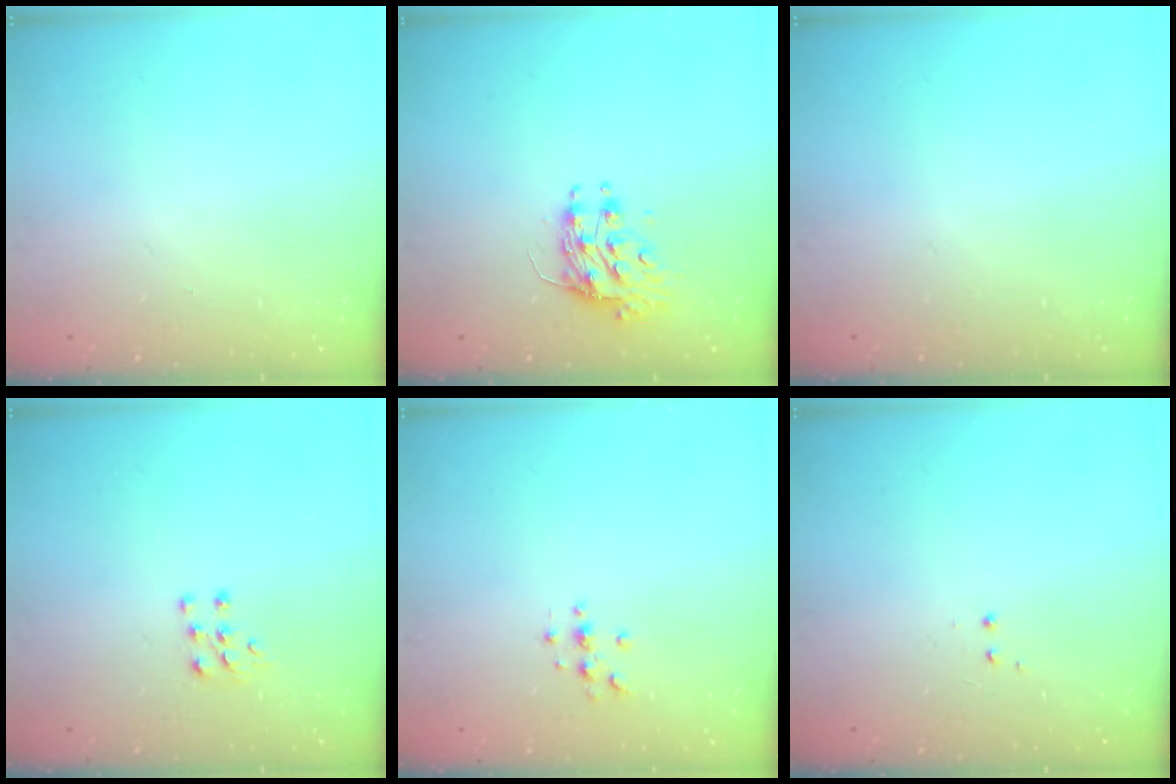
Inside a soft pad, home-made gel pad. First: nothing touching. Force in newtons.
{"total": 10.4, "press": 10.3, "slide": 0.8}
{"total": 0.0}
{"total": 5.3, "press": 5.3, "slide": 0.4}
{"total": 3.0, "press": 3.0, "slide": 0.4}
{"total": 1.2, "press": 1.0, "slide": 0.6}